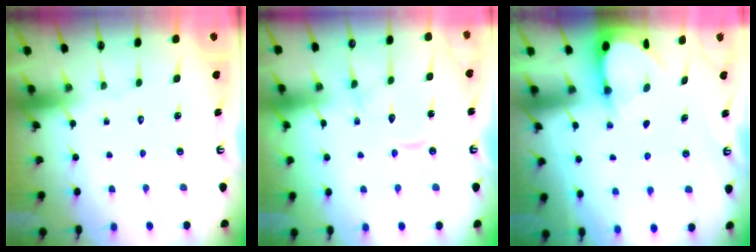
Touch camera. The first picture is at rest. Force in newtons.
{"total": 10.3, "press": 10.3, "slide": 1.0}
{"total": 3.2, "press": 3.2, "slide": 0.4}